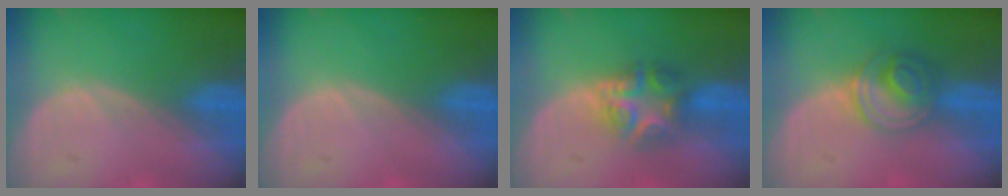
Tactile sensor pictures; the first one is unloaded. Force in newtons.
{"total": 0.0}
{"total": 6.5, "press": 6.1, "slide": 2.3}
{"total": 6.3, "press": 5.5, "slide": 3.1}